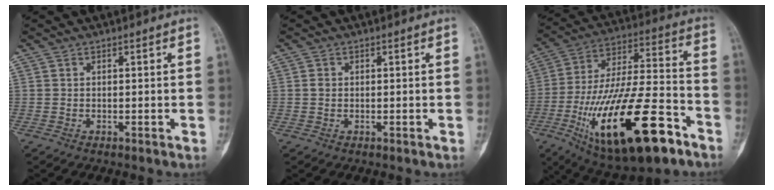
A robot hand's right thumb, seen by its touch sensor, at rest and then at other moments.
{"total": 0.8, "force": [0.1, 0.7, 0.4], "torque": [-0.001, 0.002, 0.001]}
{"total": 29.0, "force": [-12.7, 10.5, 23.9], "torque": [-0.455, 0.047, -0.199]}